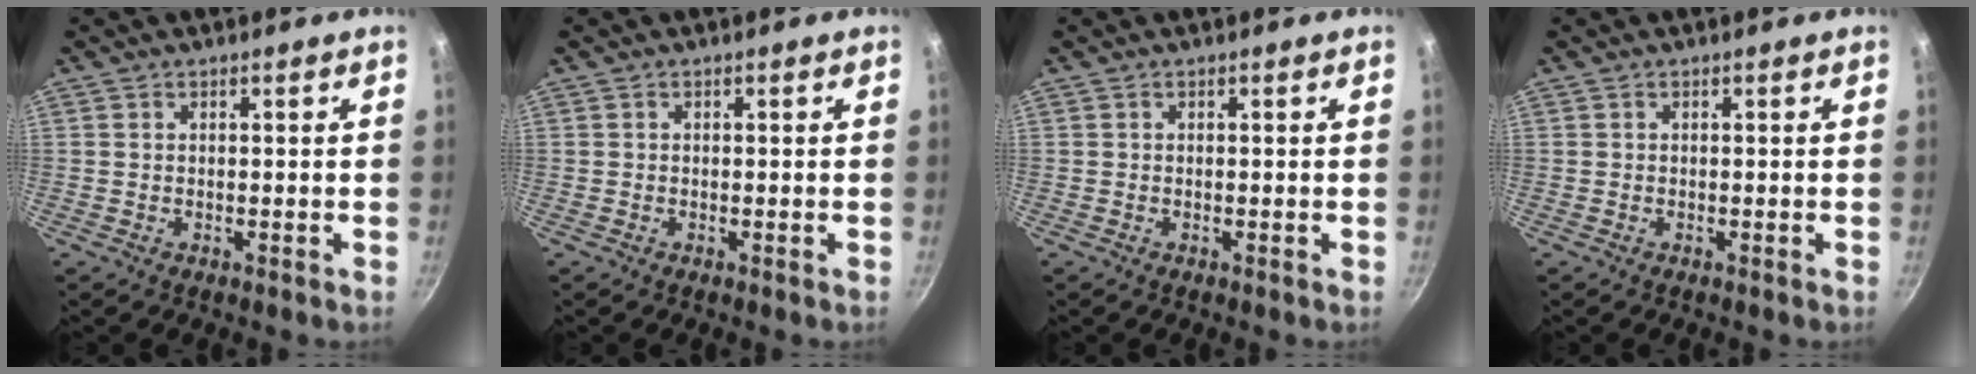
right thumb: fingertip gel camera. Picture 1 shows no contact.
{"total": 0.0}
{"total": 0.0}
{"total": 0.0}